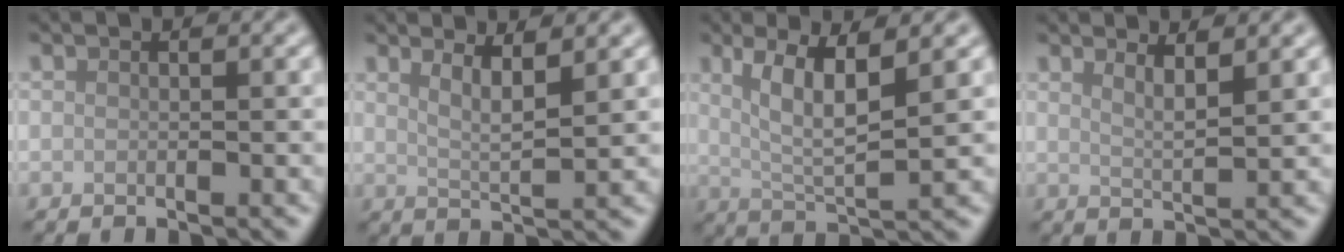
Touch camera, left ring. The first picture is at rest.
{"total": 3.0, "force": [1.8, 0.7, 2.3], "torque": [-0.030, -0.007, 0.032]}
{"total": 5.4, "force": [1.8, 1.2, 5.0], "torque": [-0.094, -0.006, 0.037]}
{"total": 2.5, "force": [1.7, 0.6, 1.7], "torque": [-0.017, -0.003, 0.026]}